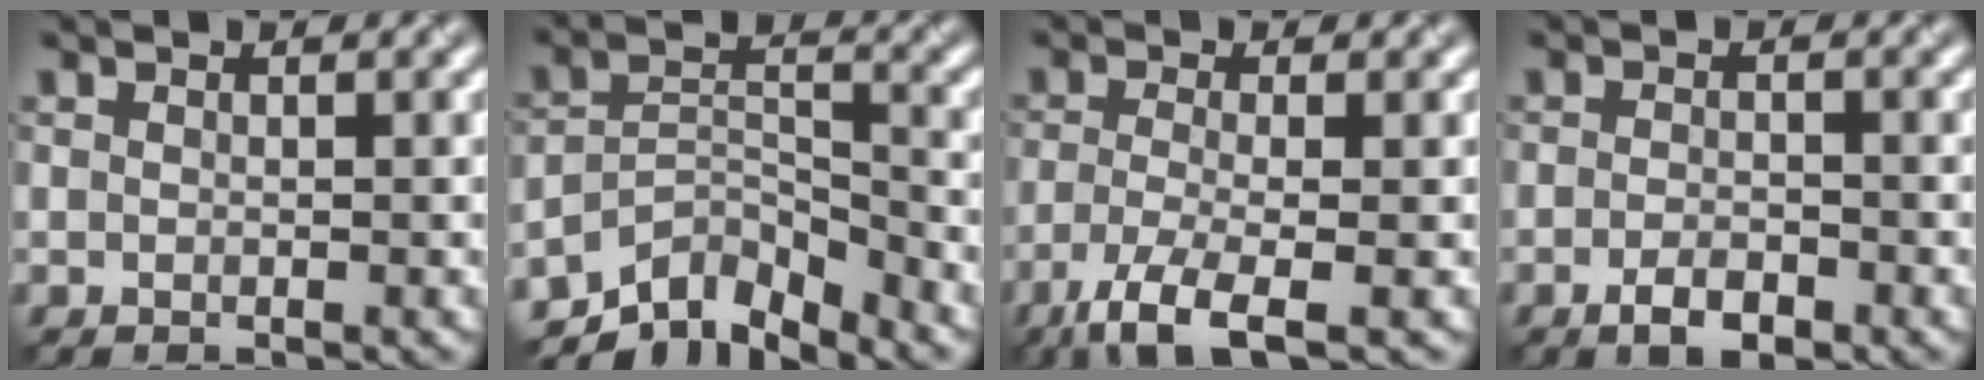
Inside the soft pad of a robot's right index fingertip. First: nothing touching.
{"total": 6.4, "force": [-5.2, 2.4, 2.9], "torque": [-0.043, -0.006, -0.099]}
{"total": 4.5, "force": [-2.4, 1.0, 3.7], "torque": [-0.073, -0.009, -0.058]}
{"total": 2.4, "force": [-1.2, 1.1, 1.8], "torque": [-0.033, -0.001, -0.024]}